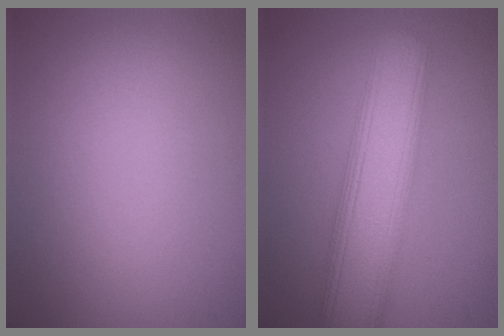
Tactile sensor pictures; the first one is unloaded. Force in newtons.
{"total": 8.4, "press": 8.4, "slide": 0.3}